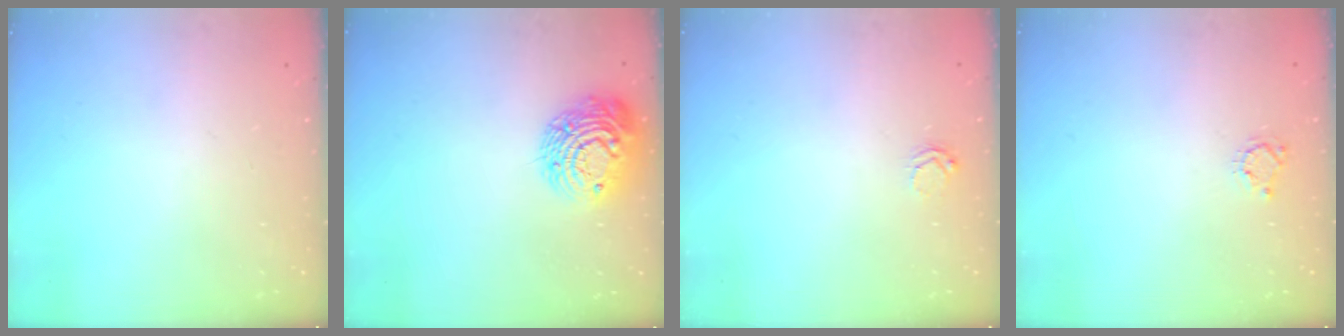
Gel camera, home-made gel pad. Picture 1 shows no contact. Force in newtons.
{"total": 12.2, "press": 12.2, "slide": 0.8}
{"total": 4.6, "press": 4.5, "slide": 0.7}
{"total": 4.0, "press": 4.0, "slide": 0.5}